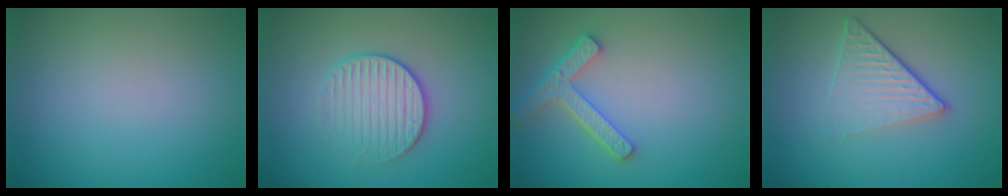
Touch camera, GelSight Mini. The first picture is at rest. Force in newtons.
{"total": 3.2, "press": 2.9, "slide": 1.5}
{"total": 3.7, "press": 3.0, "slide": 2.1}
{"total": 4.7, "press": 2.9, "slide": 3.7}